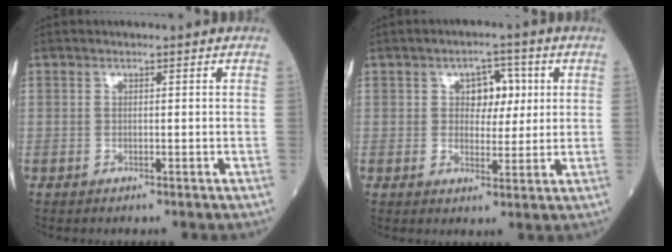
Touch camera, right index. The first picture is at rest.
{"total": 5.3, "force": [1.5, 3.2, 3.9], "torque": [-0.048, 0.014, 0.023]}